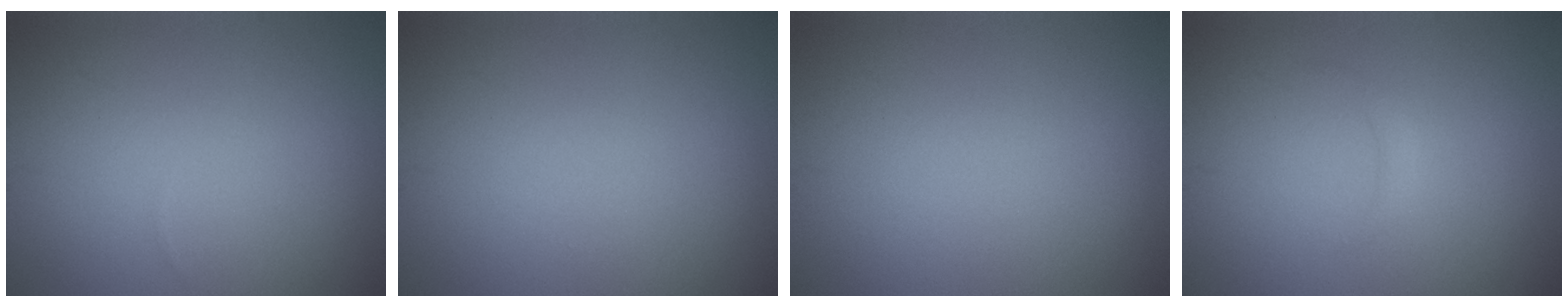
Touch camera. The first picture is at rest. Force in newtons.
{"total": 0.0}
{"total": 0.0}
{"total": 0.8, "press": 0.8, "slide": 0.0}